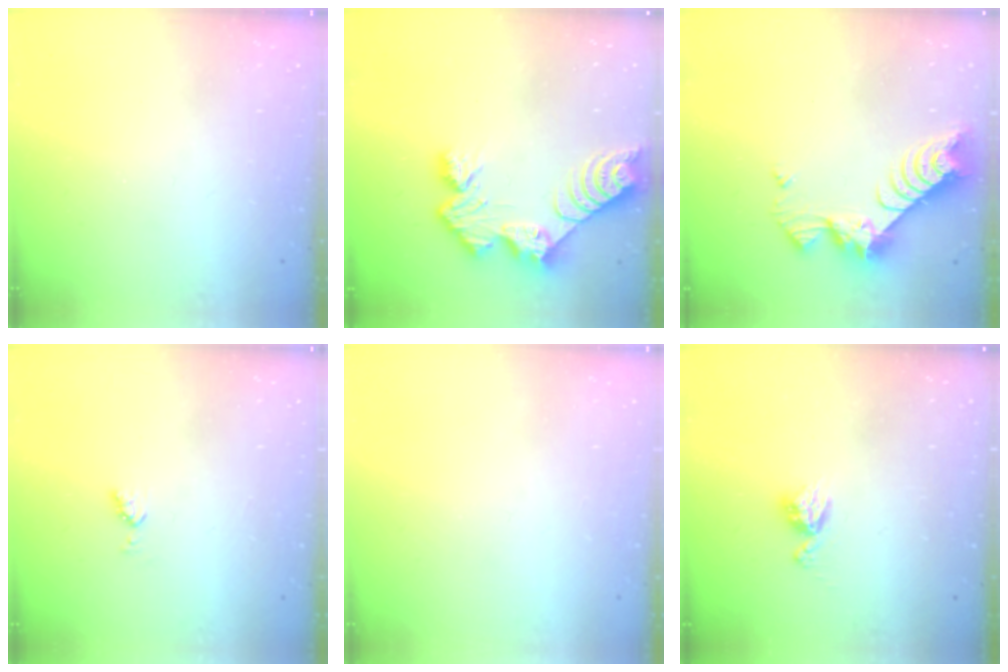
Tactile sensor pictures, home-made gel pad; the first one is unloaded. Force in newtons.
{"total": 10.9, "press": 10.9, "slide": 0.8}
{"total": 8.7, "press": 8.7, "slide": 0.9}
{"total": 3.6, "press": 3.5, "slide": 0.9}
{"total": 0.0}
{"total": 5.0, "press": 4.9, "slide": 0.6}